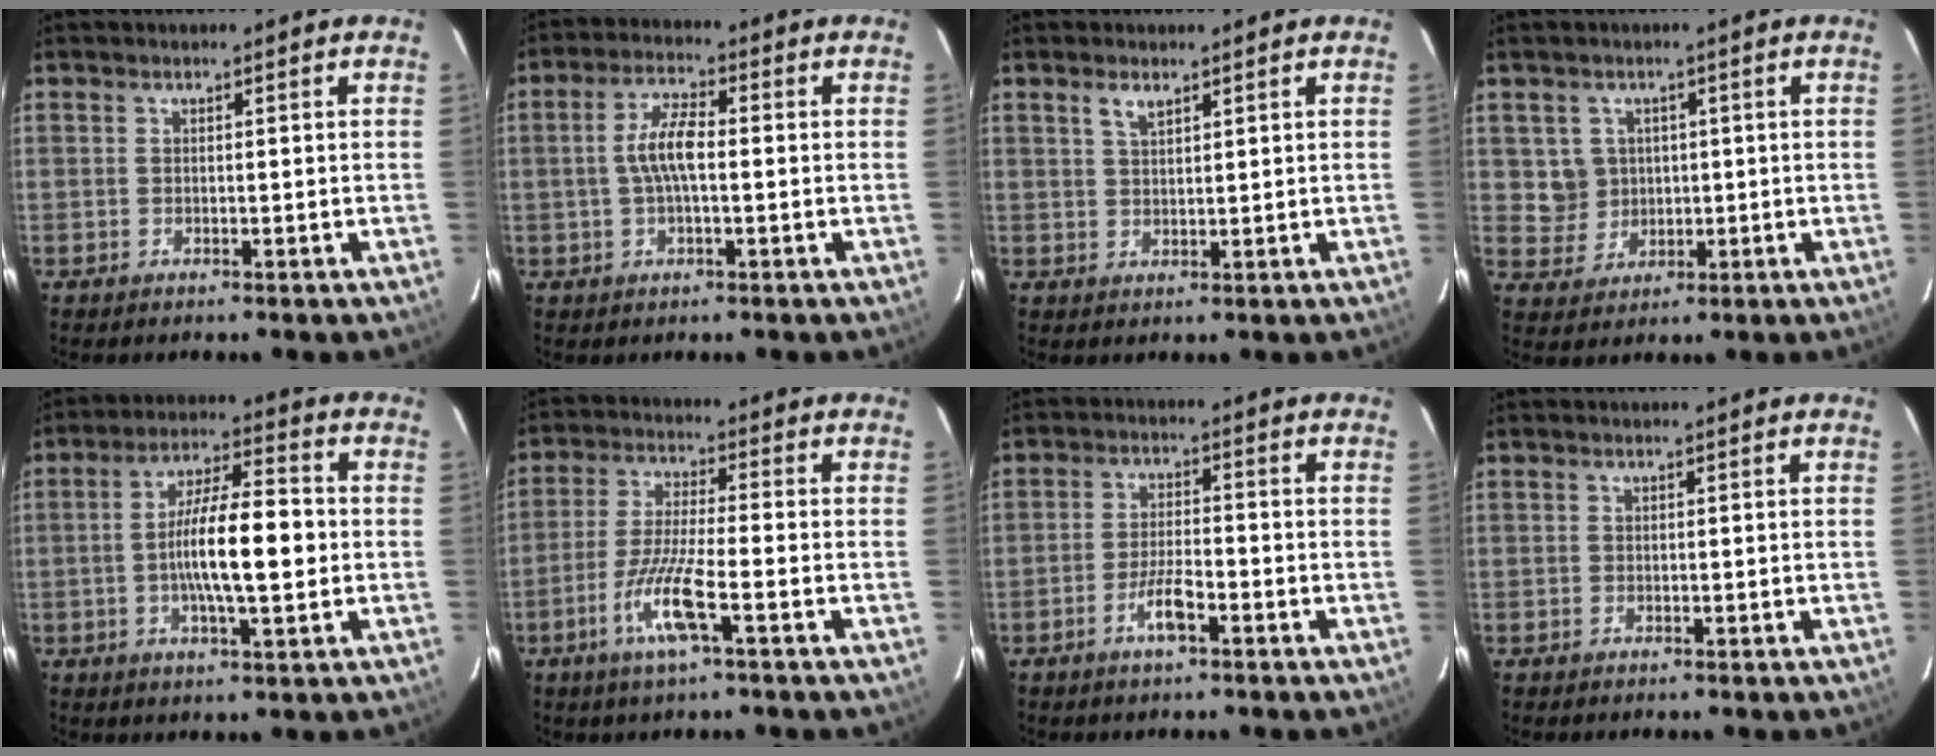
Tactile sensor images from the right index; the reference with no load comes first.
{"total": 6.2, "force": [-0.3, 2.1, 5.9], "torque": [-0.117, 0.011, -0.006]}
{"total": 2.5, "force": [1.6, 1.0, 1.6], "torque": [-0.029, 0.004, 0.031]}
{"total": 5.3, "force": [1.0, 5.1, 0.7], "torque": [-0.016, 0.011, 0.031]}
{"total": 11.8, "force": [-1.3, 2.7, 11.4], "torque": [-0.206, 0.004, -0.023]}
{"total": 9.2, "force": [-4.4, 0.7, 8.1], "torque": [-0.170, -0.008, -0.086]}
{"total": 5.0, "force": [-3.0, 1.1, 3.8], "torque": [-0.082, 0.000, -0.055]}
{"total": 0.0}